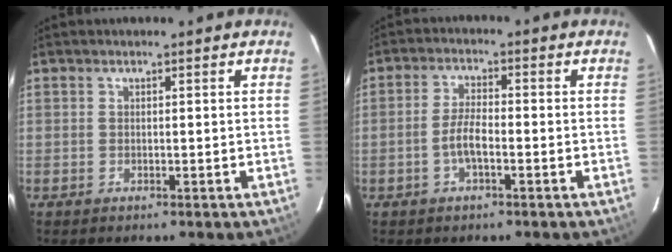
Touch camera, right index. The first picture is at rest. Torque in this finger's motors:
{"motor_torque": [1.15, -0.41, 0.59, 0.14]}